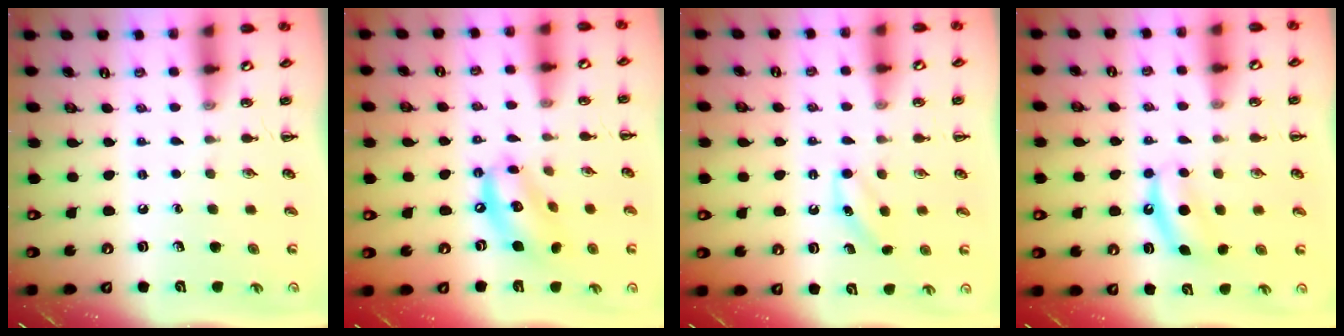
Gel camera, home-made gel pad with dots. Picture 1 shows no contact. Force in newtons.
{"total": 12.5, "press": 12.3, "slide": 2.2}
{"total": 4.6, "press": 4.5, "slide": 1.1}
{"total": 5.7, "press": 5.5, "slide": 1.4}